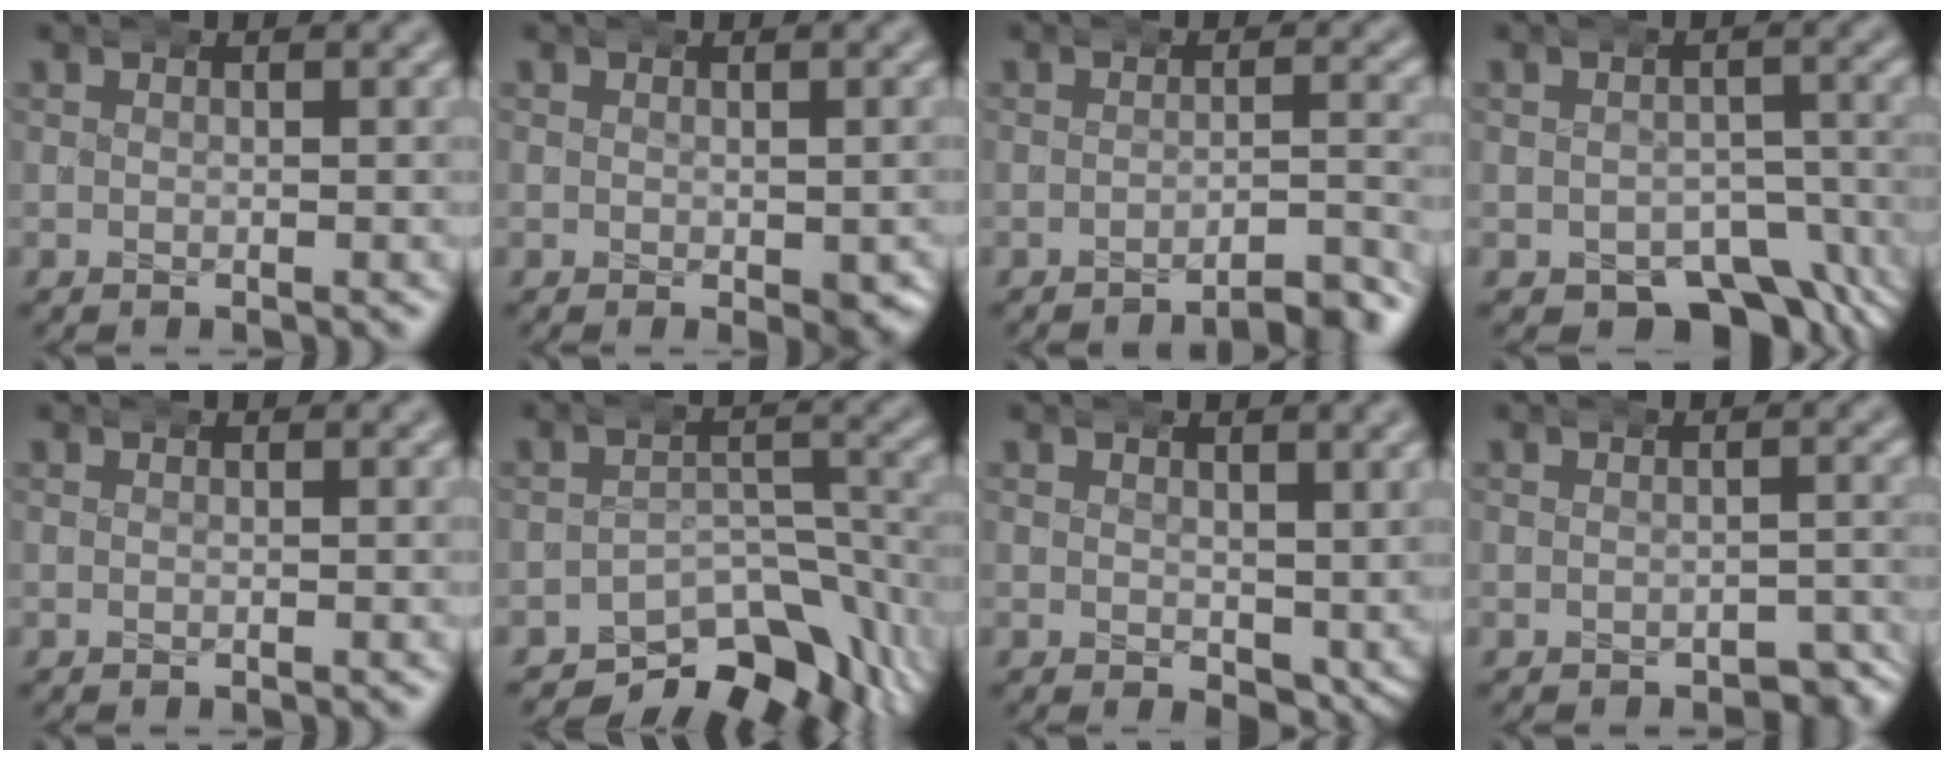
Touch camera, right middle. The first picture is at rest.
{"total": 2.3, "force": [-0.5, 1.2, 1.9], "torque": [-0.022, -0.010, -0.003]}
{"total": 4.0, "force": [-3.6, 0.5, 1.7], "torque": [-0.019, 0.002, -0.063]}
{"total": 7.4, "force": [-5.3, 4.0, 3.1], "torque": [-0.033, -0.021, -0.075]}
{"total": 0.0}
{"total": 10.7, "force": [-7.5, 5.1, 5.6], "torque": [-0.066, -0.022, -0.113]}
{"total": 2.4, "force": [-0.4, 1.3, 1.9], "torque": [-0.027, -0.015, 0.001]}
{"total": 2.7, "force": [-2.1, 1.3, 1.0], "torque": [-0.011, 0.001, -0.036]}